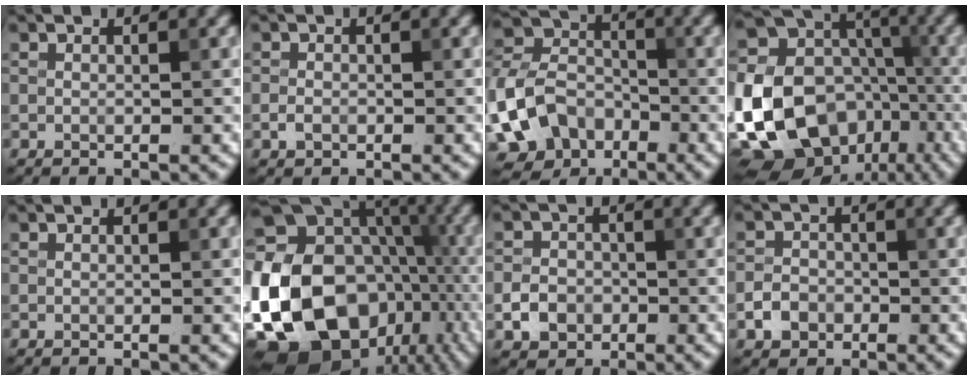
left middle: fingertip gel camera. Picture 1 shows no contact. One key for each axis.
{"total": 1.1, "fx": -0.4, "fy": 0.8, "fz": 0.6, "tx": -0.010, "ty": -0.001, "tz": -0.010}
{"total": 9.2, "fx": -4.0, "fy": 6.9, "fz": 4.7, "tx": -0.098, "ty": -0.007, "tz": -0.090}
{"total": 18.8, "fx": -5.5, "fy": 14.7, "fz": 10.2, "tx": -0.217, "ty": -0.015, "tz": -0.100}
{"total": 0.0}
{"total": 24.0, "fx": -6.6, "fy": 19.3, "fz": 12.7, "tx": -0.239, "ty": -0.029, "tz": -0.141}
{"total": 2.8, "fx": -1.0, "fy": 2.3, "fz": 1.1, "tx": -0.016, "ty": 0.002, "tz": -0.020}
{"total": 2.4, "fx": -1.1, "fy": 1.9, "fz": 0.9, "tx": -0.009, "ty": 0.003, "tz": -0.023}